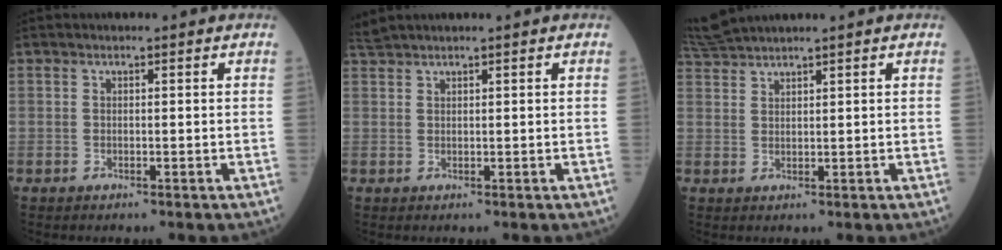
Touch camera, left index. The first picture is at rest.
{"total": 1.7, "force": [1.6, -0.4, 0.4], "torque": [-0.013, 0.018, 0.040]}
{"total": 4.2, "force": [4.0, -0.8, 1.1], "torque": [-0.038, 0.019, 0.088]}